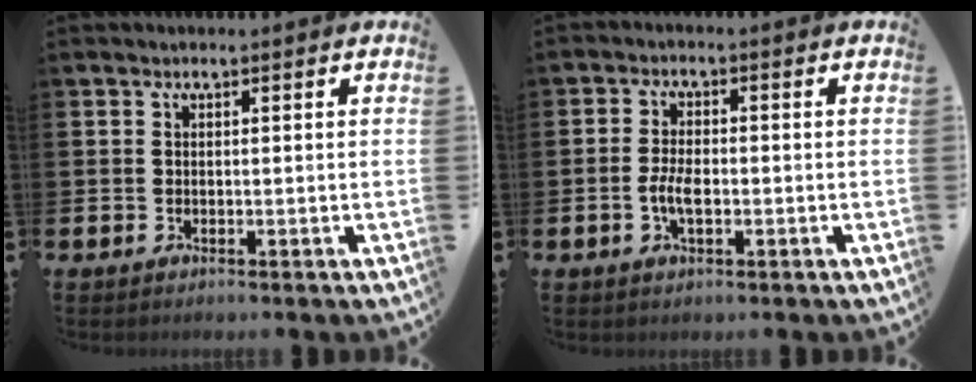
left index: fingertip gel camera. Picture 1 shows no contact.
{"total": 3.4, "force": [-0.6, 1.5, 3.0], "torque": [-0.053, 0.003, -0.012]}